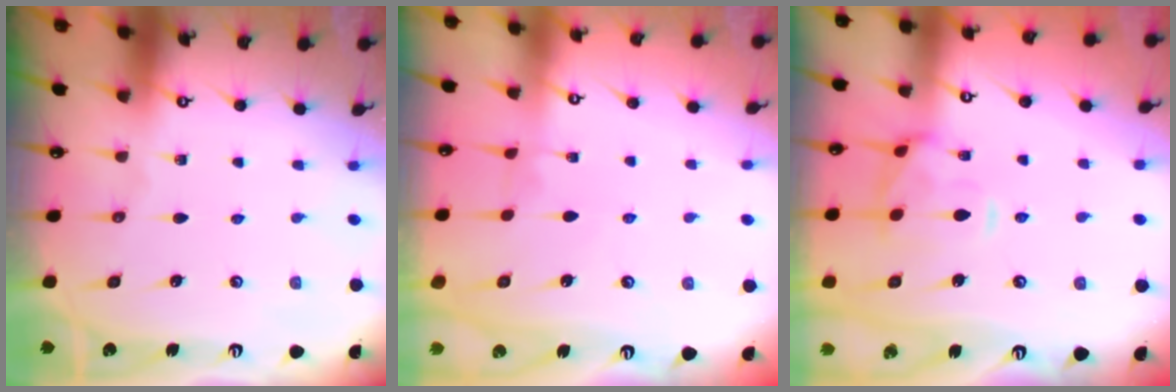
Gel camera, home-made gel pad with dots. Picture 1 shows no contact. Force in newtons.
{"total": 2.8, "press": 2.8, "slide": 0.4}
{"total": 3.0, "press": 2.7, "slide": 1.3}